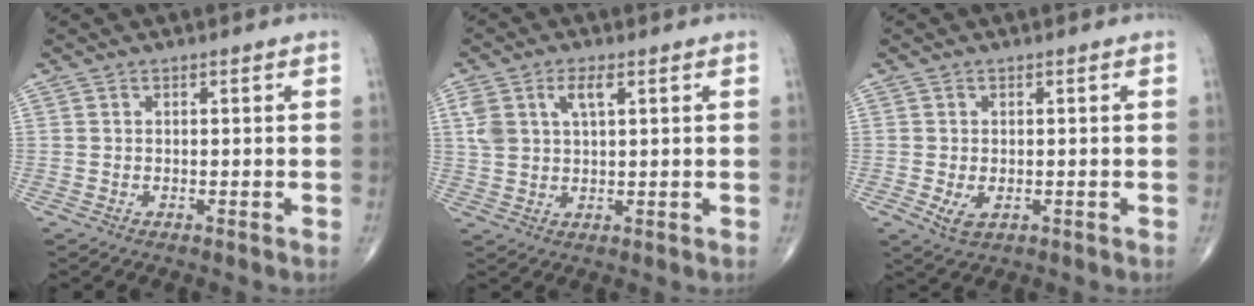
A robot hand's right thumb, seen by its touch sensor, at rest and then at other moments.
{"total": 6.1, "force": [2.5, 2.9, 4.8], "torque": [-0.101, 0.004, 0.052]}
{"total": 3.1, "force": [-0.7, 1.8, 2.4], "torque": [-0.045, -0.005, -0.006]}